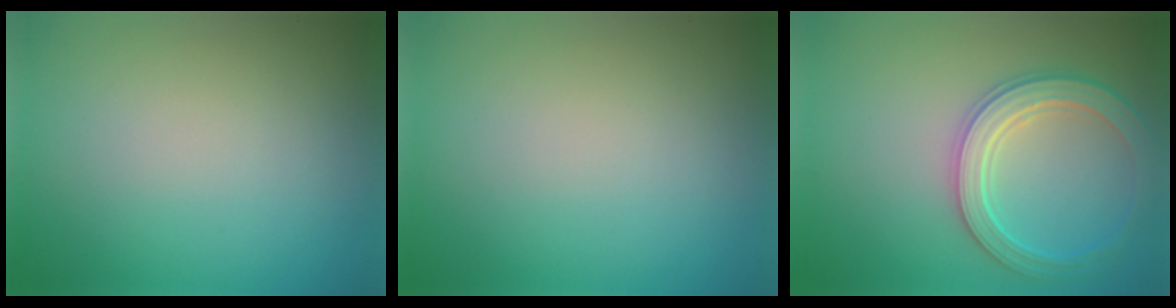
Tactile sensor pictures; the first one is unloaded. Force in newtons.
{"total": 0.0}
{"total": 4.1, "press": 4.0, "slide": 1.1}